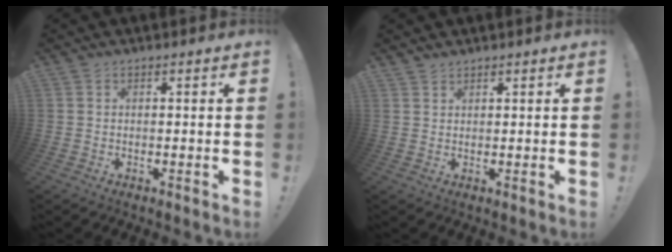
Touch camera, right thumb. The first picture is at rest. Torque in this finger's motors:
{"motor_torque": [0.01, -0.20, -0.07, 0.28, 0.00]}